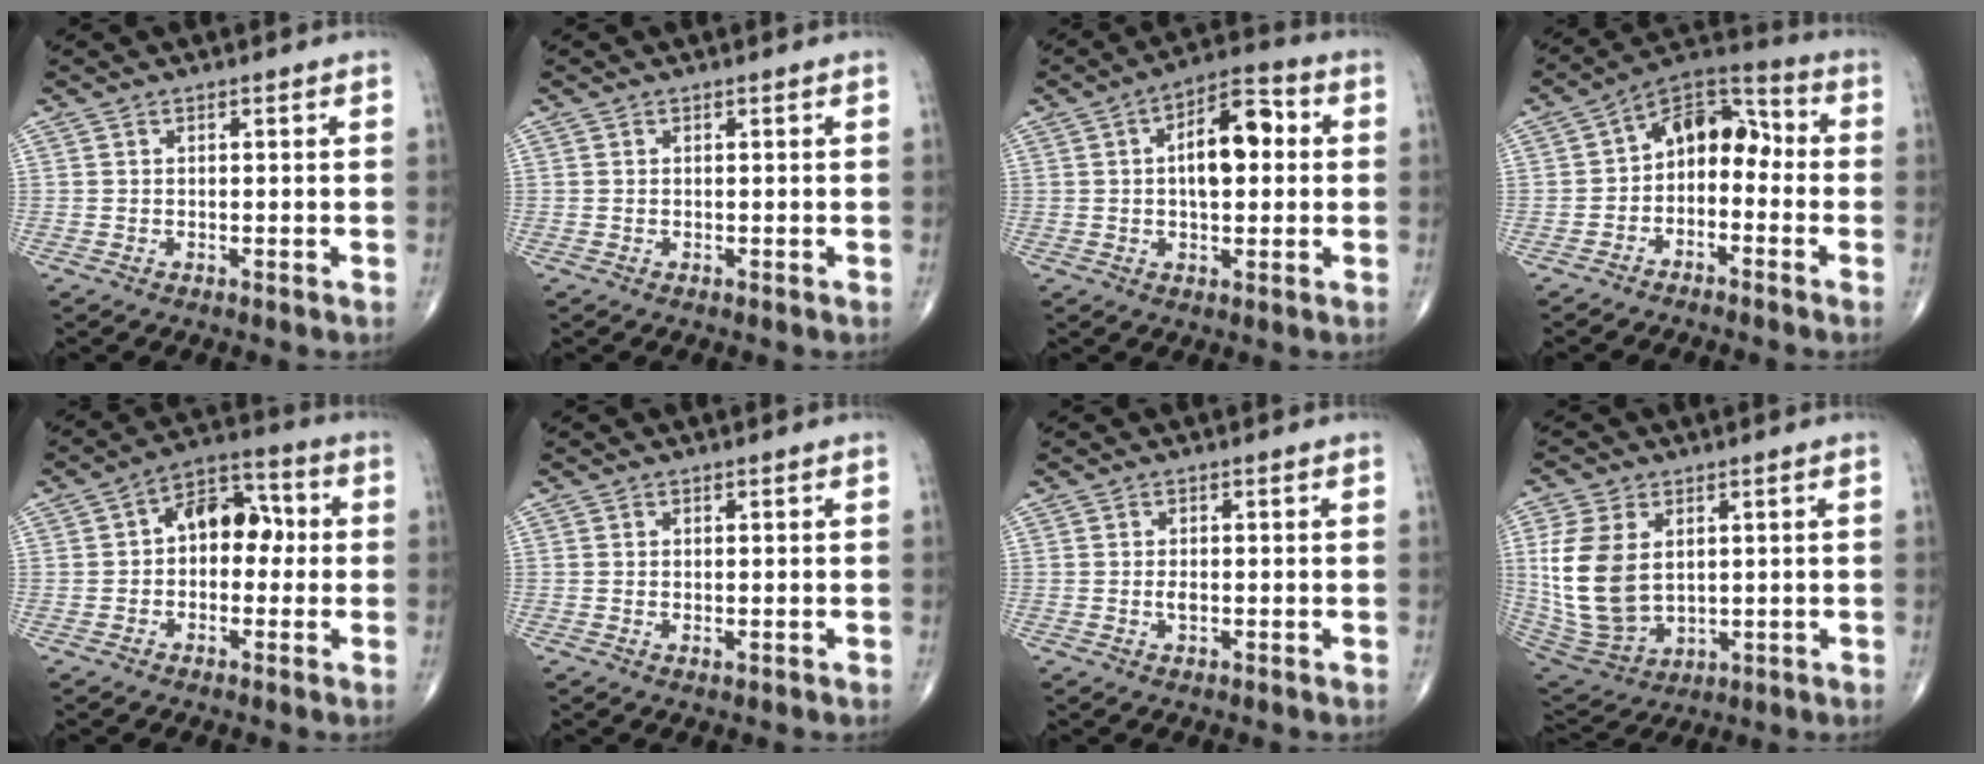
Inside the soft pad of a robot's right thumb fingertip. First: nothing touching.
{"total": 0.0}
{"total": 11.5, "force": [1.5, 5.7, 9.8], "torque": [-0.137, 0.022, 0.015]}
{"total": 10.3, "force": [-1.7, 6.9, 7.5], "torque": [-0.085, 0.057, -0.049]}
{"total": 9.7, "force": [0.4, 6.6, 7.1], "torque": [-0.071, 0.037, -0.009]}
{"total": 0.5, "force": [-0.1, 0.2, 0.5], "torque": [-0.010, -0.003, -0.001]}
{"total": 1.3, "force": [-0.2, 0.6, 1.1], "torque": [-0.020, -0.001, -0.004]}
{"total": 14.7, "force": [2.3, 9.7, 10.8], "torque": [-0.214, -0.015, 0.061]}